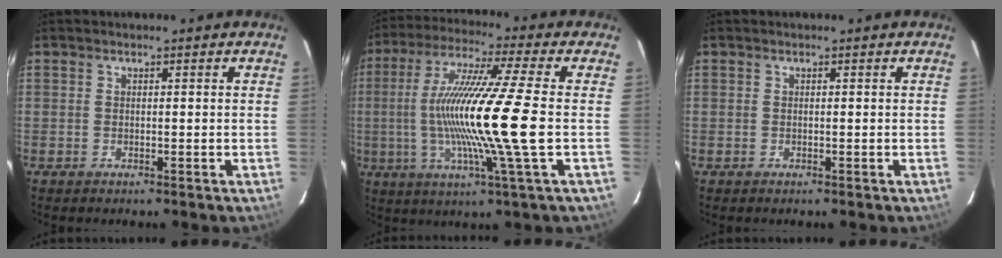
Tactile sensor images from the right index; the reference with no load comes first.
{"total": 17.3, "force": [-1.7, -1.7, 17.1], "torque": [-0.315, -0.013, -0.035]}
{"total": 0.0}